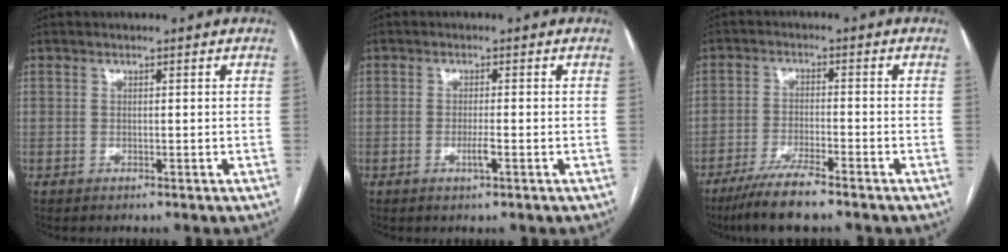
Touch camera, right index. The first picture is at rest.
{"total": 2.0, "force": [-0.7, 0.0, 1.8], "torque": [-0.035, -0.003, -0.013]}
{"total": 7.0, "force": [-5.5, 0.4, 4.3], "torque": [-0.085, -0.019, -0.102]}